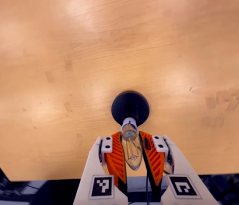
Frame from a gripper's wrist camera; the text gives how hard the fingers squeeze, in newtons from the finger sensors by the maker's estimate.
{"total": 22.1, "left": 21.9, "right": 22.3}